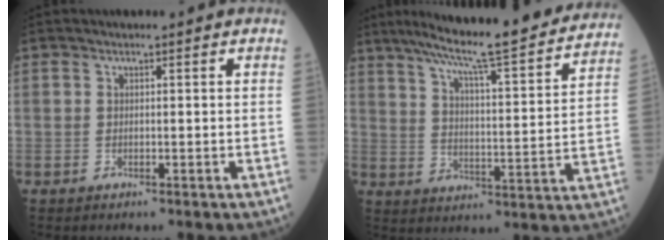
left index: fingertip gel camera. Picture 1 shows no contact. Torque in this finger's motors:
{"motor_torque": [0.29, -0.29, 0.31, 0.12]}